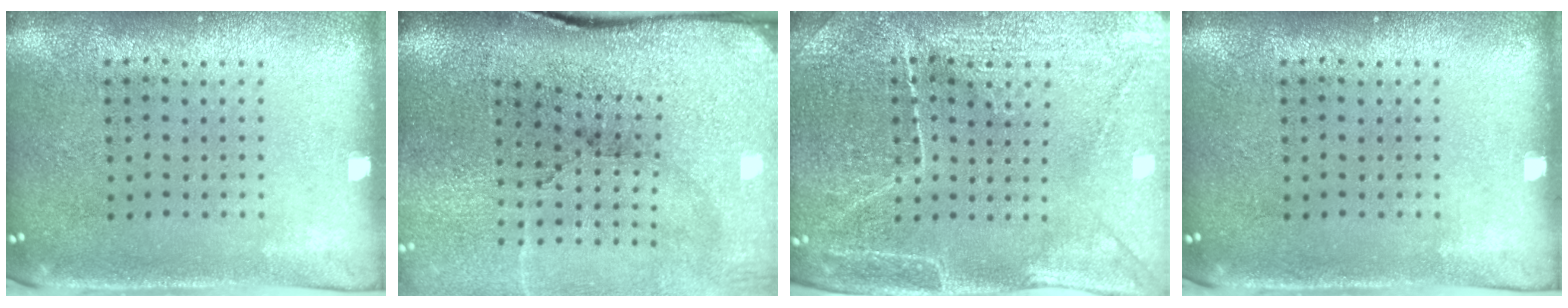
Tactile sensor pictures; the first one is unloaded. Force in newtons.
{"total": 4.9, "press": 4.0, "slide": 3.0}
{"total": 3.8, "press": 3.7, "slide": 0.9}
{"total": 0.0}